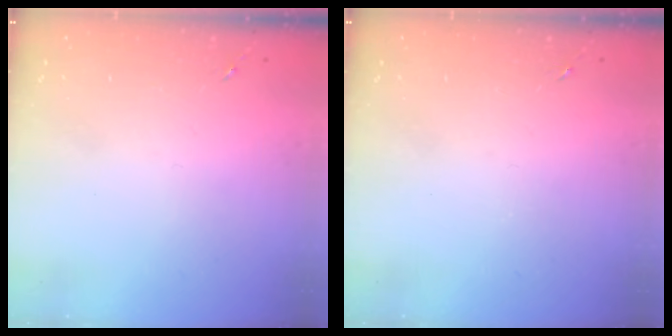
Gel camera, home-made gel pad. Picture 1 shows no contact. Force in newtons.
{"total": 0.0}